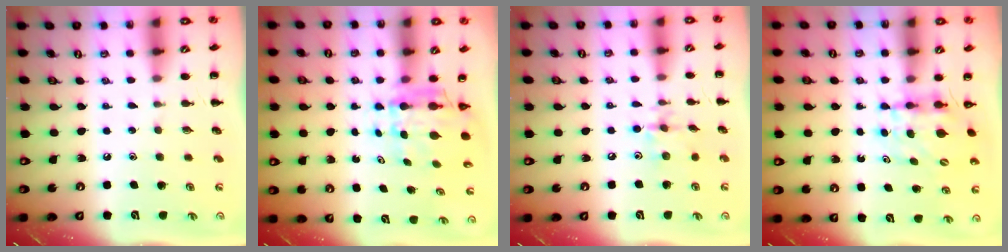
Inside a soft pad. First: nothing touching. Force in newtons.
{"total": 5.9, "press": 5.6, "slide": 1.7}
{"total": 5.9, "press": 5.9, "slide": 0.6}
{"total": 5.0, "press": 5.0, "slide": 0.4}